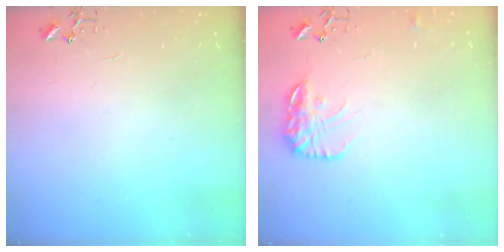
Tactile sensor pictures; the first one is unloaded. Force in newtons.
{"total": 12.1, "press": 12.1, "slide": 0.5}